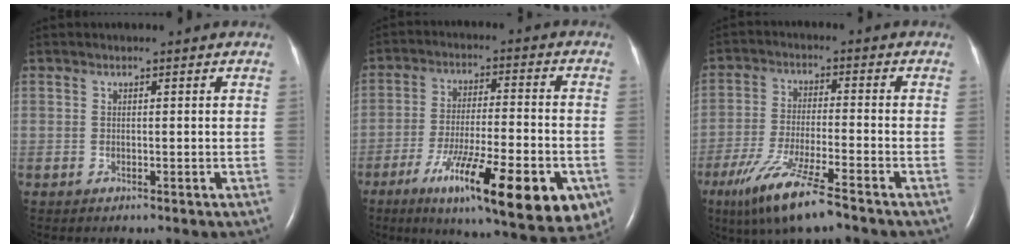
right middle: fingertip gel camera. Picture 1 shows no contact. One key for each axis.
{"total": 21.9, "fx": -10.3, "fy": 4.6, "fz": 18.8, "tx": -0.236, "ty": -0.029, "tz": -0.150}
{"total": 10.4, "fx": -6.8, "fy": 0.5, "fz": 7.8, "tx": -0.162, "ty": -0.030, "tz": -0.125}